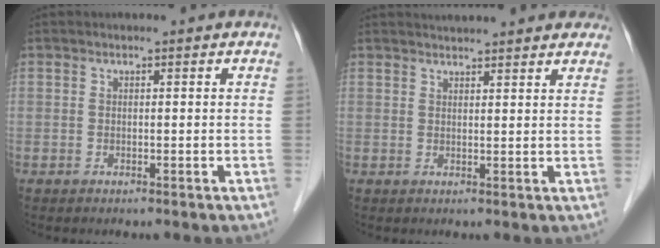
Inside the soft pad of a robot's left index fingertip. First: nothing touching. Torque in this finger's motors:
{"motor_torque": [0.27, -0.75, 0.69, 0.13]}